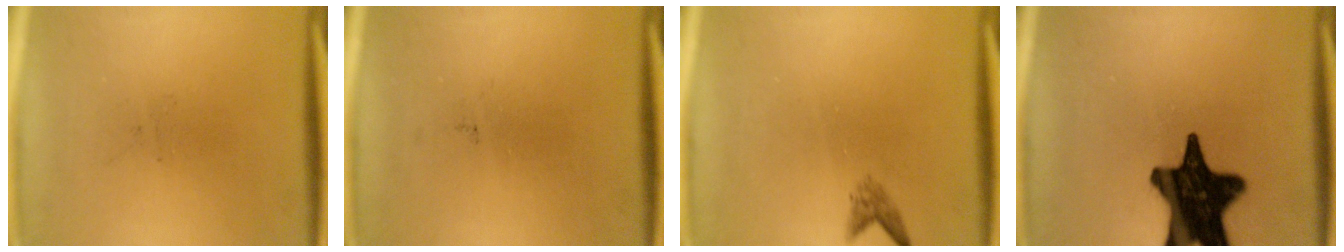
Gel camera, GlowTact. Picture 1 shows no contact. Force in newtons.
{"total": 0.0}
{"total": 1.3}
{"total": 18.9}